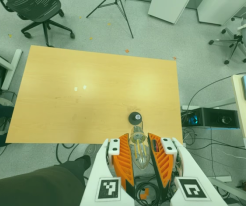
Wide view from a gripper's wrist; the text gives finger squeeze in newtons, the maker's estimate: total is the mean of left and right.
{"total": 13.4, "left": 14.0, "right": 12.9}